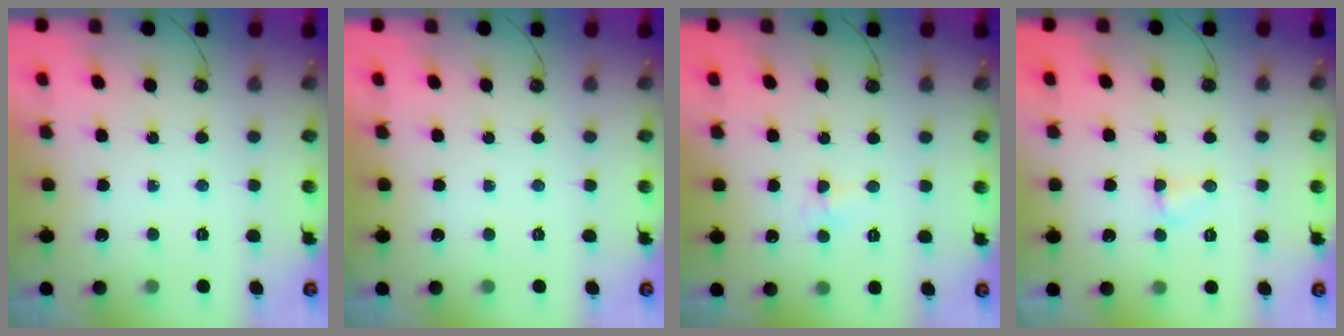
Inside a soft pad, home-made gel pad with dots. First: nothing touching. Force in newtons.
{"total": 0.0}
{"total": 3.9, "press": 3.9, "slide": 0.6}
{"total": 2.5, "press": 2.5, "slide": 0.5}